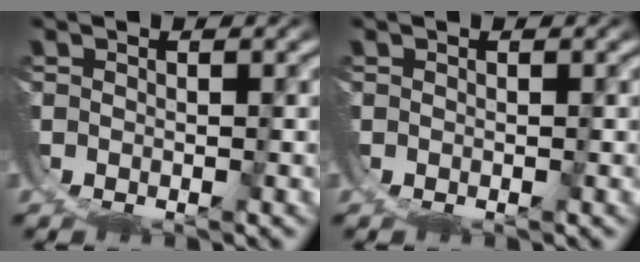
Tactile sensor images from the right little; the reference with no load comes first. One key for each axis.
{"total": 0.0}